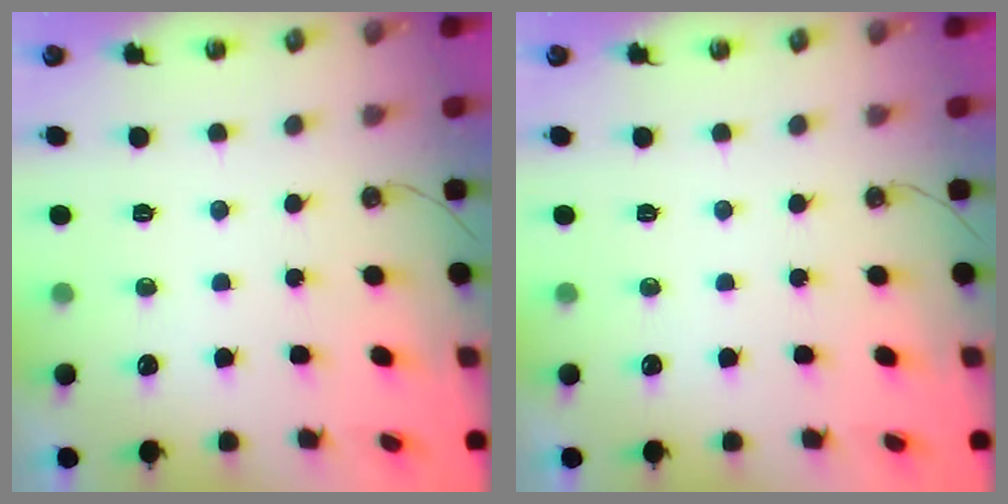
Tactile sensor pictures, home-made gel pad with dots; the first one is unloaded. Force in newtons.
{"total": 0.0}